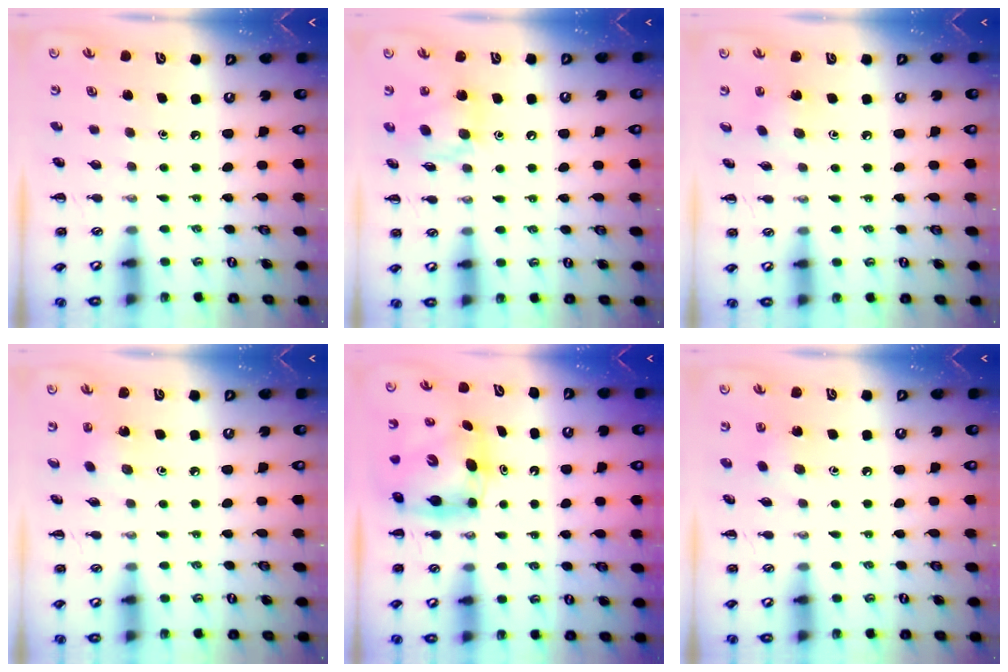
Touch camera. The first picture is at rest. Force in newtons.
{"total": 12.3, "press": 12.0, "slide": 2.8}
{"total": 2.2, "press": 2.0, "slide": 0.7}
{"total": 1.5, "press": 1.5, "slide": 0.5}
{"total": 7.0, "press": 6.8, "slide": 1.8}
{"total": 2.6, "press": 2.5, "slide": 0.7}